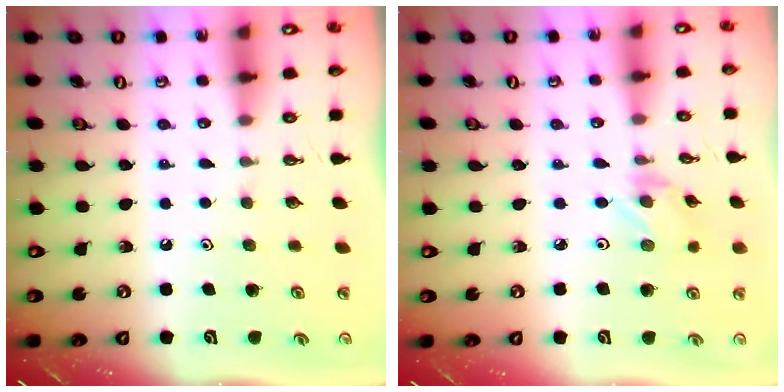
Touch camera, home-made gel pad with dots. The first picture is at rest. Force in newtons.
{"total": 1.5, "press": 1.4, "slide": 0.3}